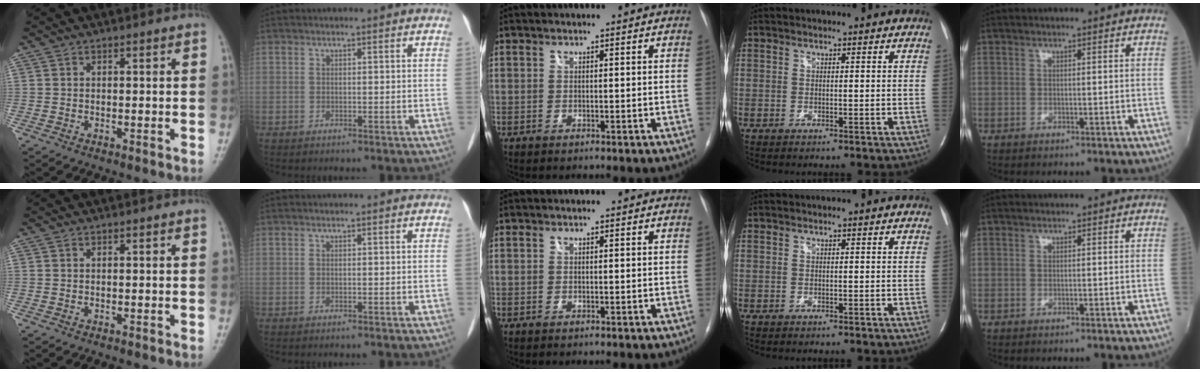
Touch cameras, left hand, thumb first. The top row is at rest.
{}